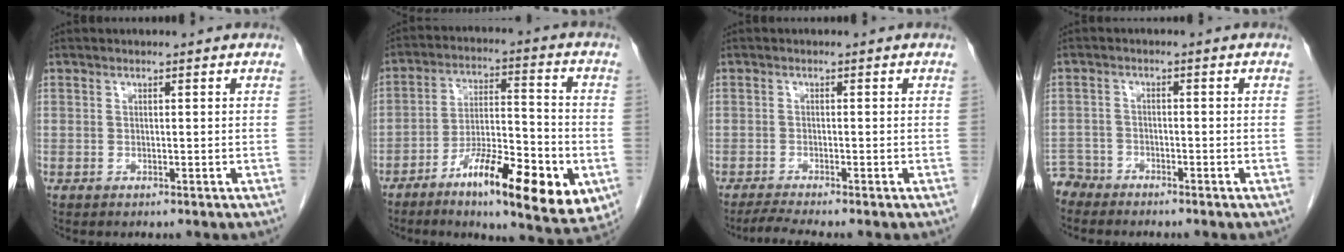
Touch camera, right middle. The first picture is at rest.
{"total": 16.6, "force": [-7.1, 3.8, 14.5], "torque": [-0.218, -0.003, -0.105]}
{"total": 2.7, "force": [-2.3, -0.8, 1.2], "torque": [-0.032, -0.012, -0.048]}
{"total": 4.0, "force": [-3.7, 1.2, -0.8], "torque": [0.018, -0.005, -0.075]}